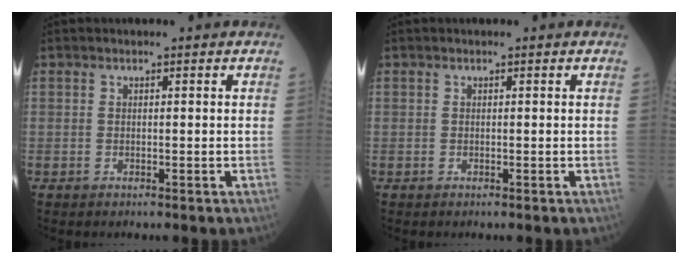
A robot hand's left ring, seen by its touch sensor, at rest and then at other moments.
{"total": 0.0}